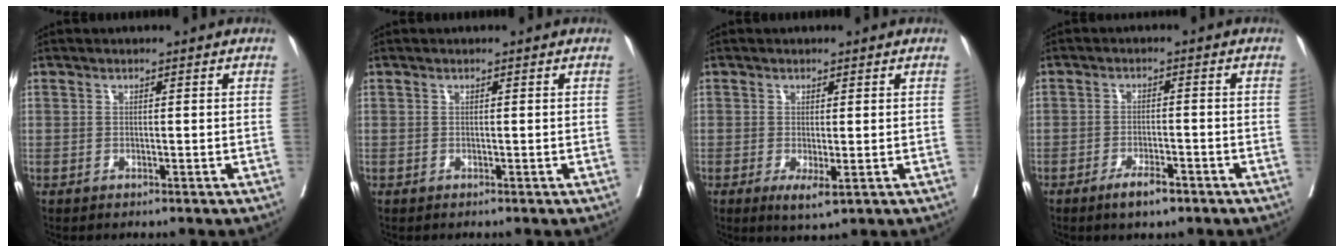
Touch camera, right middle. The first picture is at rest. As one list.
[{"total": 0.0}, {"total": 3.2, "force": [-1.0, 0.9, 2.9], "torque": [-0.045, -0.009, -0.009]}, {"total": 4.0, "force": [-2.7, 1.0, 2.7], "torque": [-0.051, -0.001, -0.043]}]